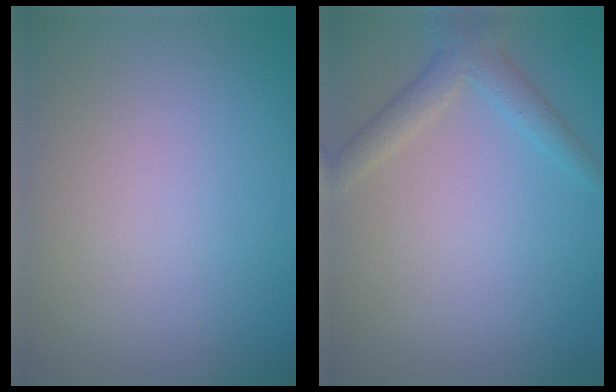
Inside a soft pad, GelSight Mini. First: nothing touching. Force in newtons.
{"total": 2.3, "press": 2.3, "slide": 0.2}